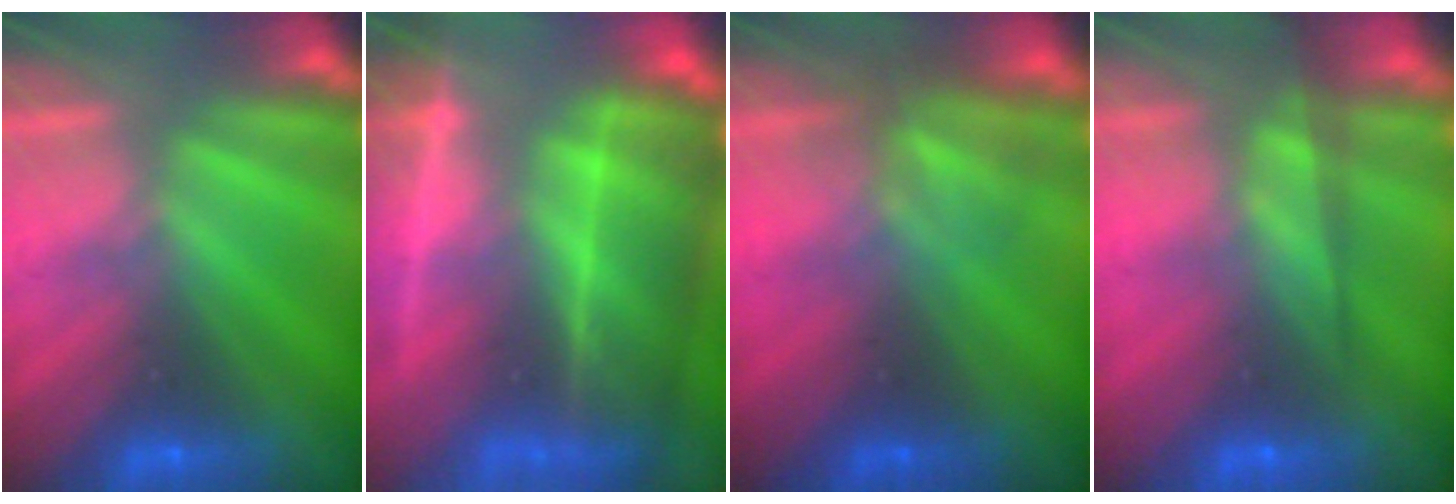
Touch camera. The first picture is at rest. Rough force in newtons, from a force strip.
{"total": 5.8}
{"total": 2.9}
{"total": 6.9}